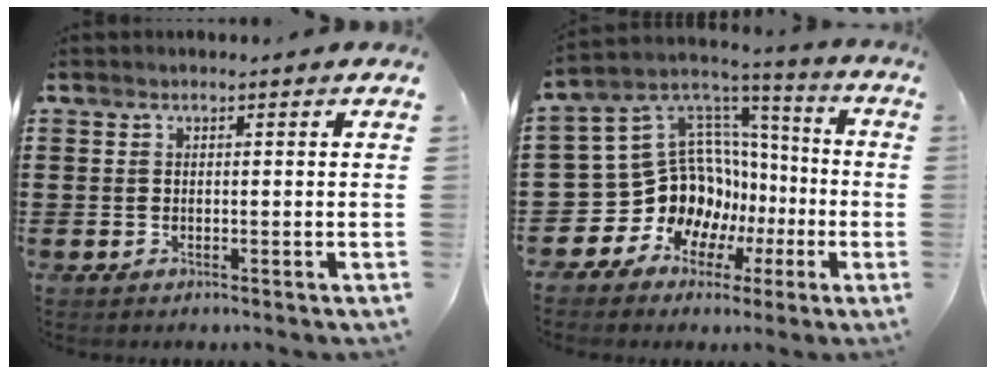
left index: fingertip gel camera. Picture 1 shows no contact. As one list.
[{"total": 13.8, "force": [-2.9, 12.7, 4.5], "torque": [-0.140, -0.024, -0.025]}]